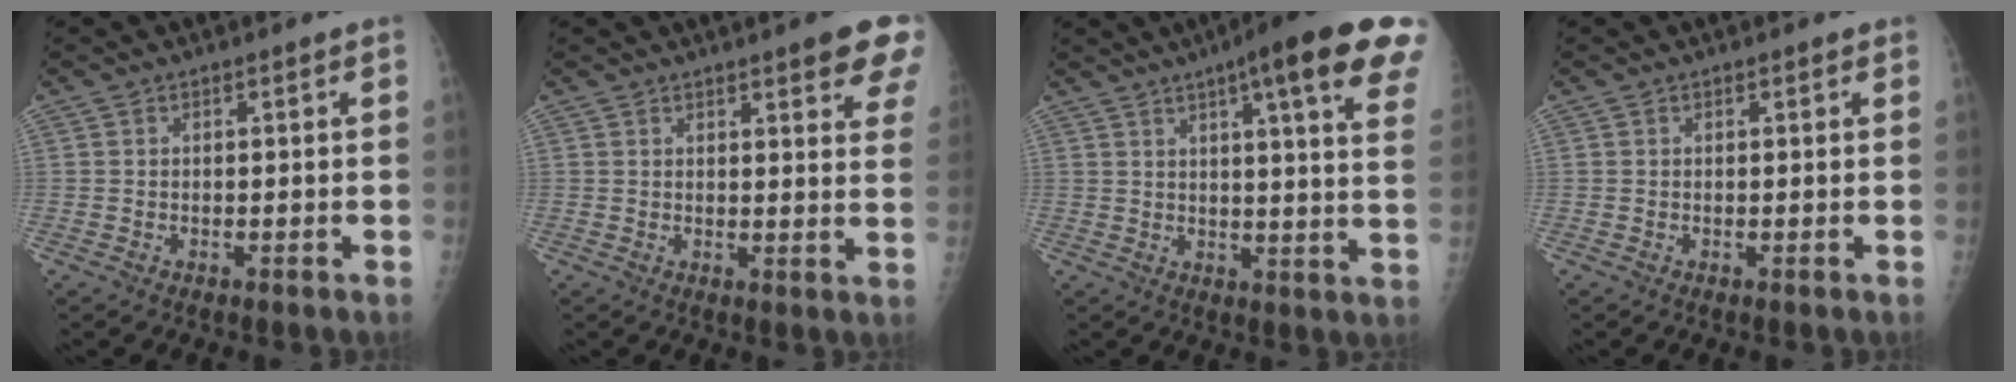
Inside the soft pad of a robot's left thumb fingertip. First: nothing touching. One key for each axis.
{"total": 9.8, "fx": 6.4, "fy": 2.0, "fz": 7.2, "tx": -0.060, "ty": -0.022, "tz": 0.069}
{"total": 21.0, "fx": 12.3, "fy": 2.9, "fz": 16.8, "tx": -0.213, "ty": -0.026, "tz": 0.143}
{"total": 0.6, "fx": 0.4, "fy": 0.2, "fz": 0.3, "tx": -0.005, "ty": -0.001, "tz": 0.005}